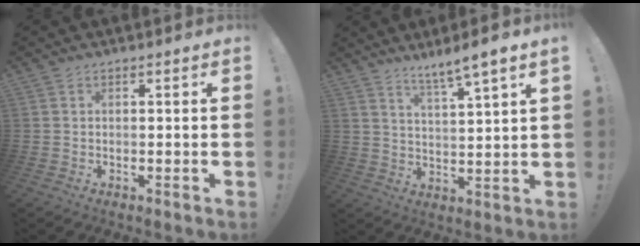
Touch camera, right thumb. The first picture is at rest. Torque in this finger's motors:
{"motor_torque": [1.20, 1.21, 0.19, 0.18, 0.08]}